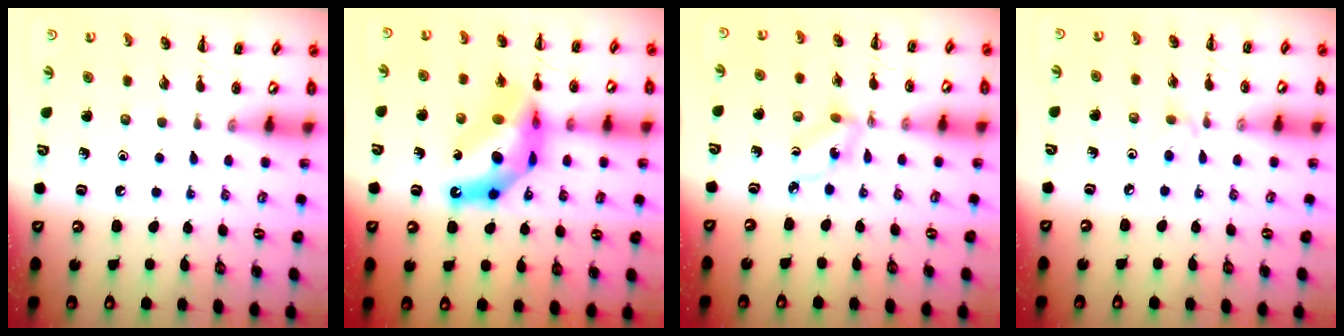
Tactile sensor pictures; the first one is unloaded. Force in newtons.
{"total": 12.0, "press": 11.4, "slide": 3.5}
{"total": 2.0, "press": 2.0, "slide": 0.5}
{"total": 2.8, "press": 2.6, "slide": 1.0}